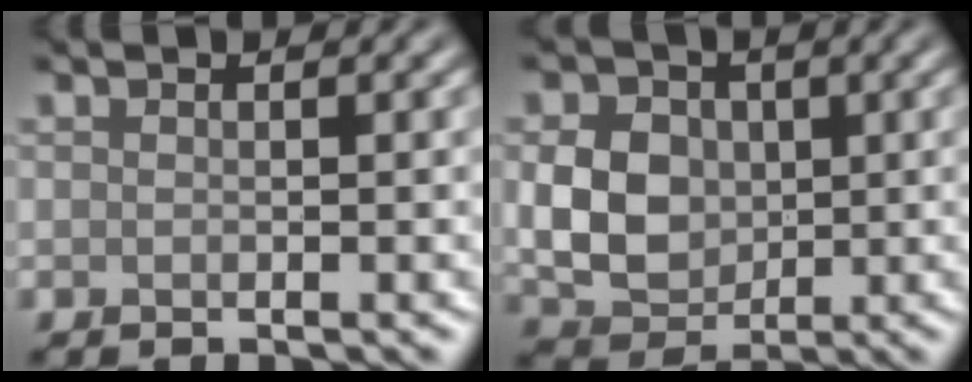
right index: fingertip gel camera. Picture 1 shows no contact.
{"total": 5.5, "force": [0.3, 4.4, 3.3], "torque": [-0.066, 0.000, 0.005]}